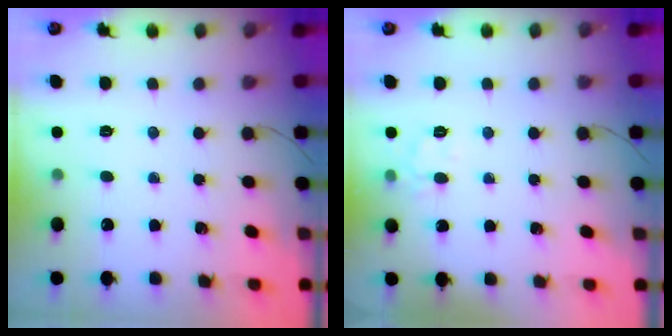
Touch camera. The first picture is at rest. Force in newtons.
{"total": 4.4, "press": 4.1, "slide": 1.6}